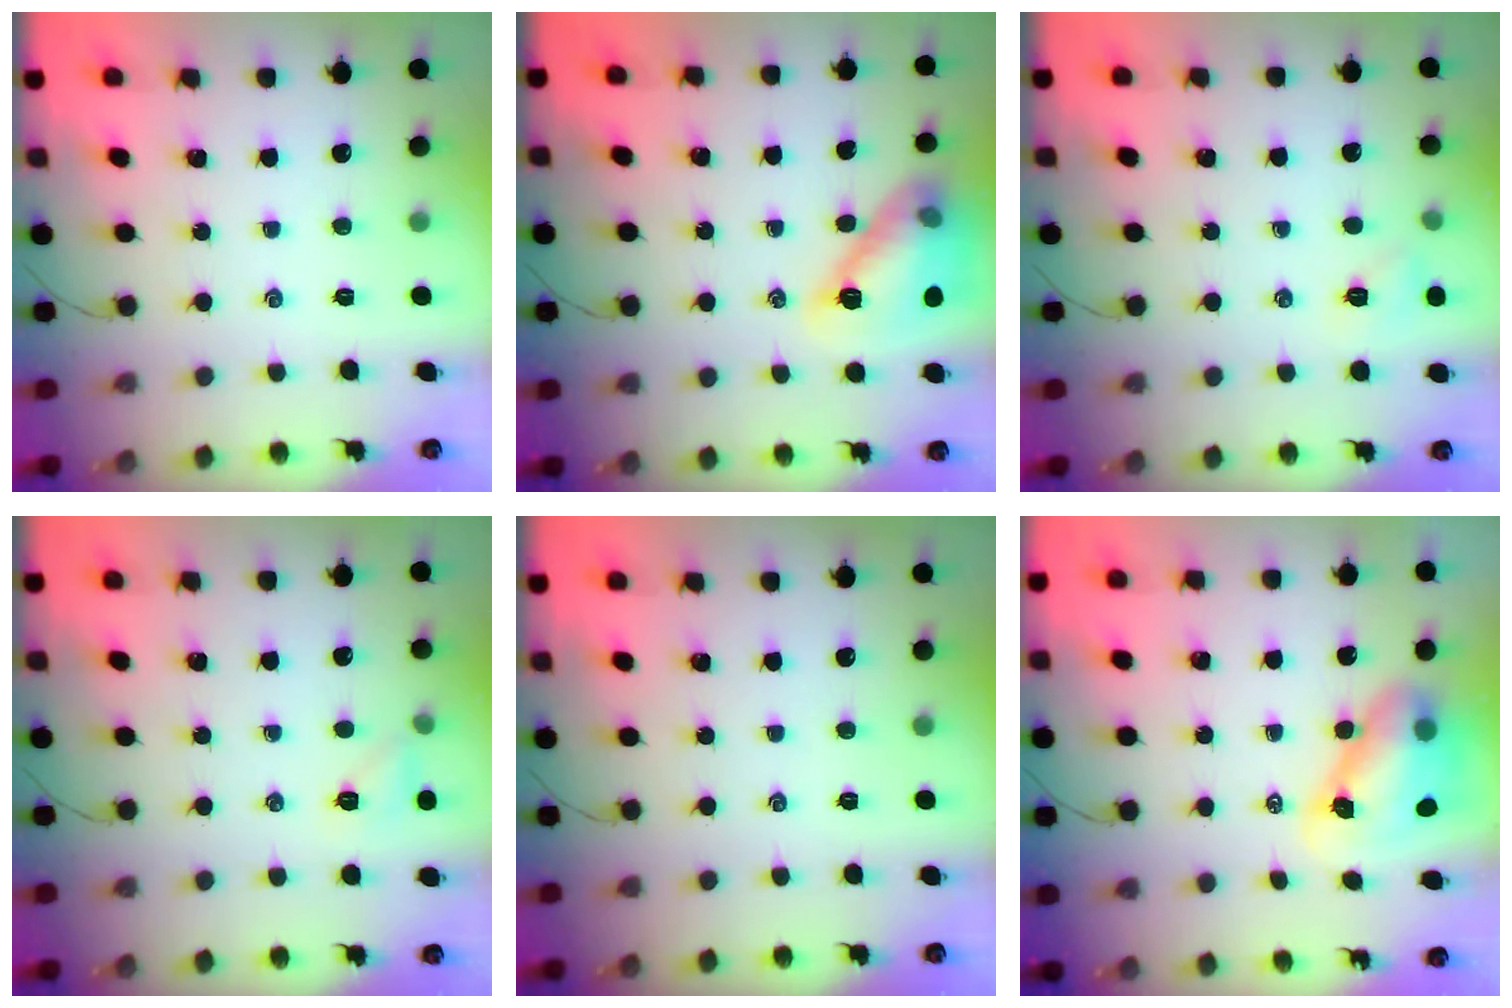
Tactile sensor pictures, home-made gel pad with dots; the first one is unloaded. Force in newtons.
{"total": 13.9, "press": 13.9, "slide": 0.6}
{"total": 6.1, "press": 5.9, "slide": 1.2}
{"total": 6.2, "press": 6.0, "slide": 1.3}
{"total": 0.0}
{"total": 9.1, "press": 8.9, "slide": 1.8}